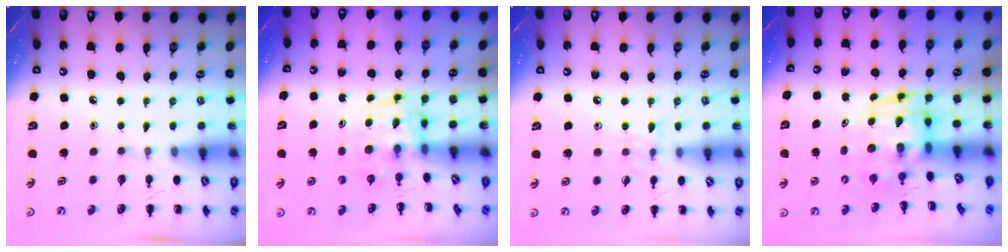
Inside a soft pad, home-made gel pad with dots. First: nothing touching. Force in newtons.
{"total": 3.7, "press": 3.7, "slide": 0.6}
{"total": 6.0, "press": 5.9, "slide": 1.2}
{"total": 3.9, "press": 3.8, "slide": 0.8}